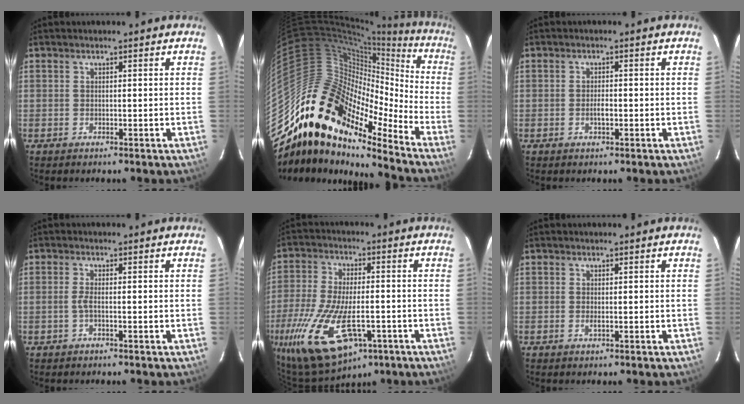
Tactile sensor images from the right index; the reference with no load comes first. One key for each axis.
{"total": 19.0, "fx": -13.6, "fy": 8.9, "fz": 9.8, "tx": -0.137, "ty": 0.015, "tz": -0.264}
{"total": 1.7, "fx": -0.4, "fy": 0.7, "fz": 1.5, "tx": -0.029, "ty": 0.001, "tz": -0.008}
{"total": 1.5, "fx": -0.5, "fy": 0.1, "fz": 1.4, "tx": -0.031, "ty": 0.001, "tz": -0.010}
{"total": 20.4, "fx": -9.1, "fy": 9.5, "fz": 15.6, "tx": -0.341, "ty": -0.051, "tz": -0.151}
{"total": 0.6, "fx": 0.0, "fy": 0.1, "fz": 0.6, "tx": -0.013, "ty": -0.001, "tz": 0.001}